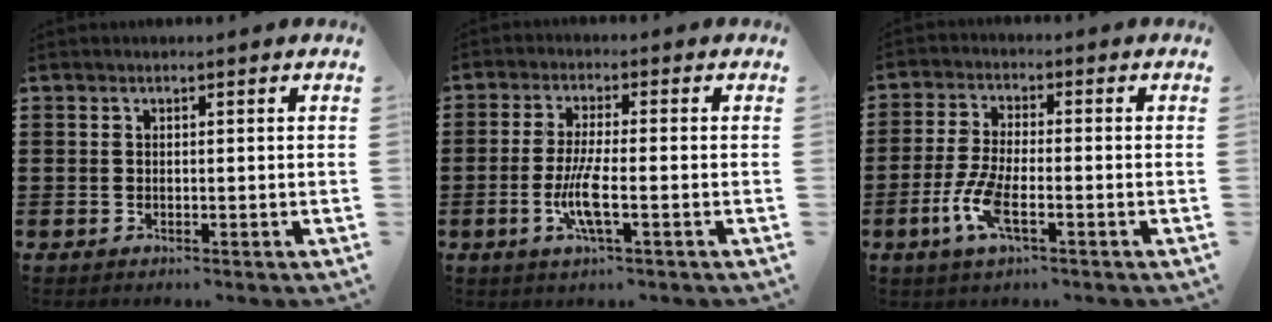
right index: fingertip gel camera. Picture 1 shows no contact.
{"total": 6.1, "force": [-1.6, 0.9, 5.8], "torque": [-0.125, -0.014, -0.036]}
{"total": 6.1, "force": [-2.5, 1.7, 5.3], "torque": [-0.128, -0.015, -0.050]}